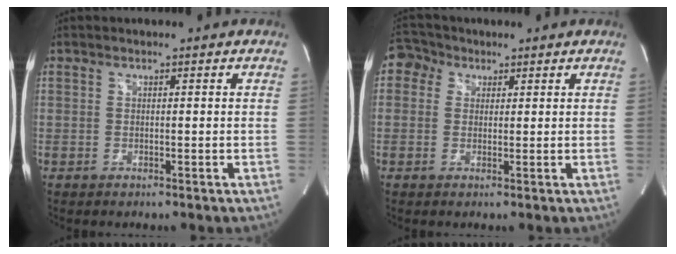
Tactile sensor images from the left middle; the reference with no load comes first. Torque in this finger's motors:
{"motor_torque": [0.04, 0.00, -0.05, 0.00]}